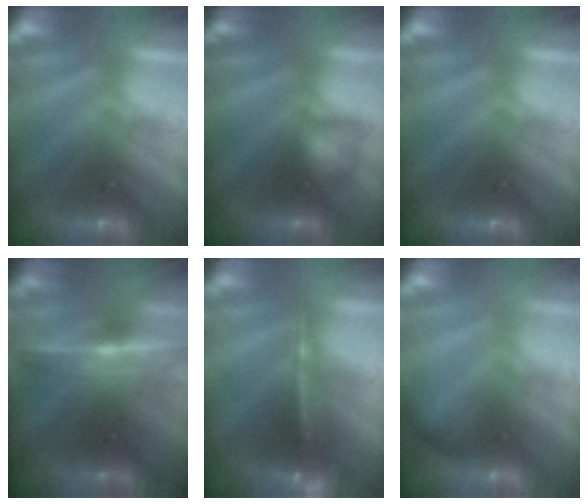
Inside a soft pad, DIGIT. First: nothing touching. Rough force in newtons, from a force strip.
{"total": 1.9}
{"total": 0.0}
{"total": 7.5}
{"total": 5.7}
{"total": 1.8}